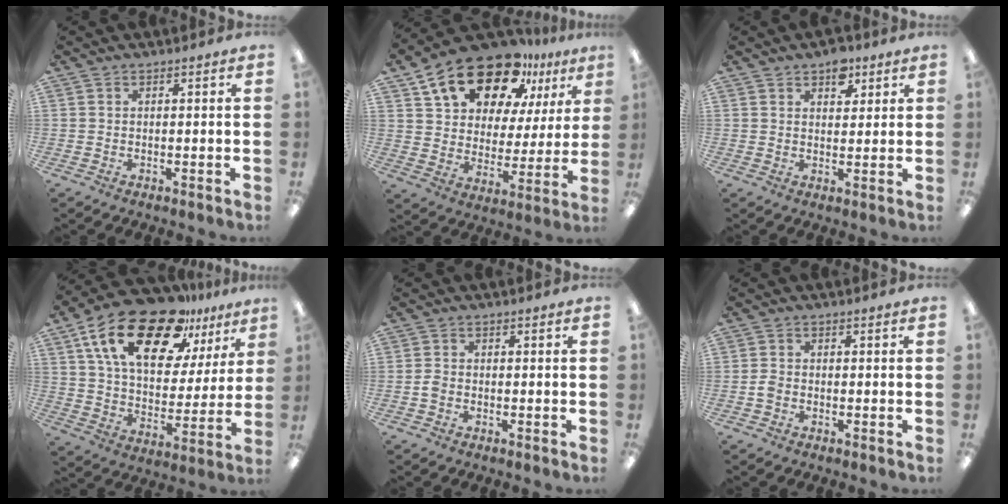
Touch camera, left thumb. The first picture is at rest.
{"total": 19.6, "force": [13.8, 9.6, 10.0], "torque": [-0.173, -0.081, 0.243]}
{"total": 5.9, "force": [3.7, 3.6, 2.9], "torque": [-0.026, -0.013, 0.060]}
{"total": 22.8, "force": [14.8, 10.0, 14.3], "torque": [-0.255, -0.082, 0.256]}
{"total": 1.8, "force": [-0.5, 1.3, 1.1], "torque": [-0.019, 0.004, -0.009]}
{"total": 1.8, "force": [-0.5, 1.4, 1.1], "torque": [-0.019, 0.005, -0.011]}